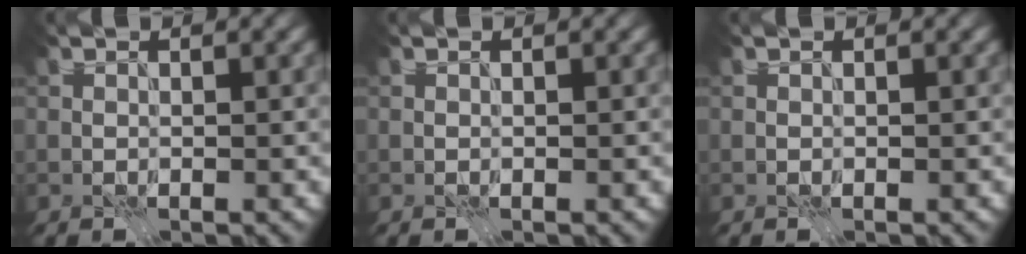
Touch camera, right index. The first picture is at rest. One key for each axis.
{"total": 0.0}
{"total": 0.0}